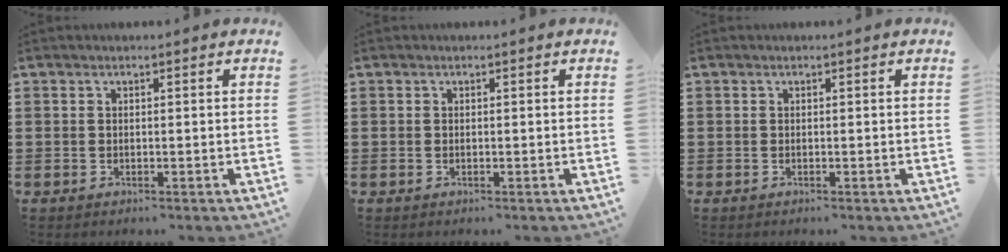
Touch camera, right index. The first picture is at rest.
{"total": 0.0}
{"total": 0.0}